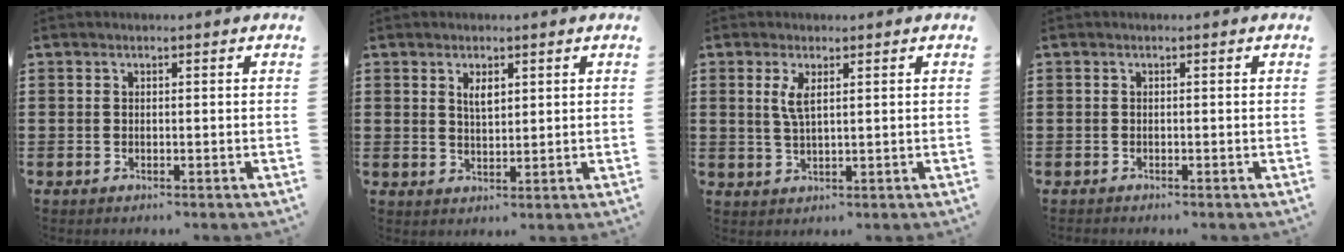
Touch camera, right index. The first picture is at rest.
{"total": 2.5, "force": [1.3, 1.0, 1.9], "torque": [-0.032, 0.001, 0.020]}
{"total": 3.0, "force": [1.1, 0.8, 2.7], "torque": [-0.057, 0.005, 0.018]}
{"total": 0.0}